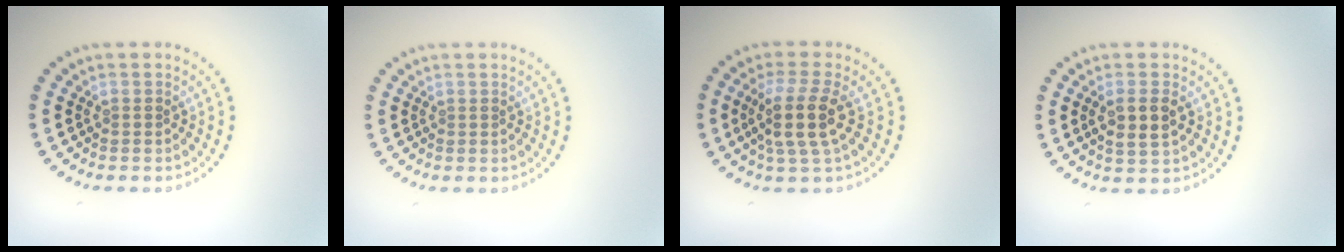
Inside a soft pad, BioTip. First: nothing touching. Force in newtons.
{"total": 0.0}
{"total": 4.0, "press": 3.2, "slide": 2.3}
{"total": 2.6, "press": 2.5, "slide": 0.9}